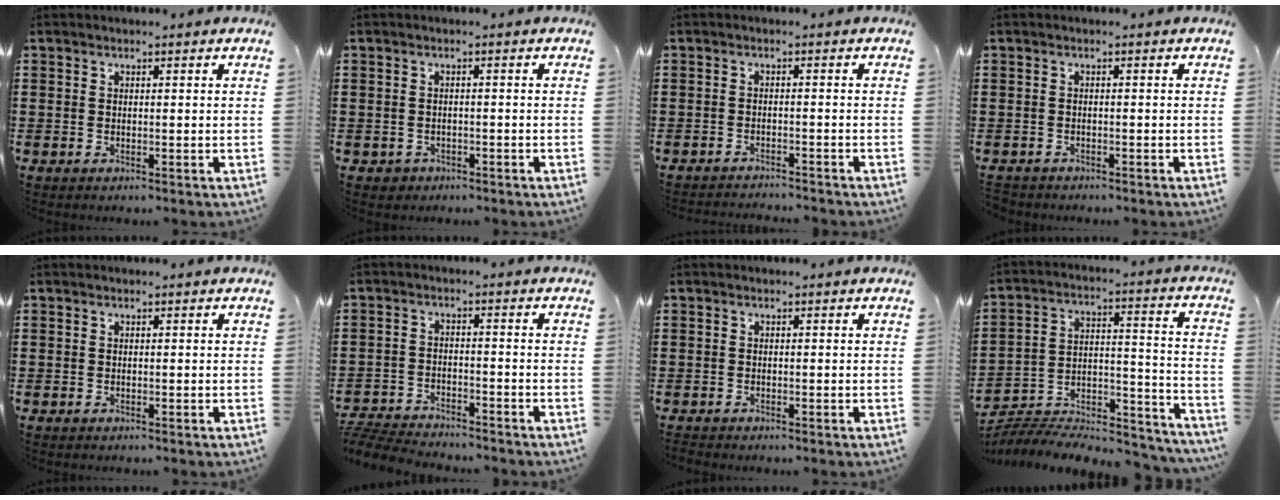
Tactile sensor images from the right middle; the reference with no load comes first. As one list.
[{"total": 1.1, "force": [-0.8, 0.8, 0.0], "torque": [-0.003, 0.003, -0.020]}, {"total": 1.9, "force": [-1.9, 0.0, -0.1], "torque": [-0.004, 0.002, -0.041]}, {"total": 1.1, "force": [-1.1, 0.3, -0.1], "torque": [-0.001, 0.002, -0.024]}, {"total": 0.0}, {"total": 5.1, "force": [-5.1, 0.7, 0.5], "torque": [-0.019, 0.007, -0.107]}, {"total": 0.9, "force": [-0.9, 0.3, -0.1], "torque": [0.001, 0.004, -0.020]}, {"total": 6.0, "force": [-5.7, 1.4, 1.2], "torque": [-0.018, 0.003, -0.116]}]